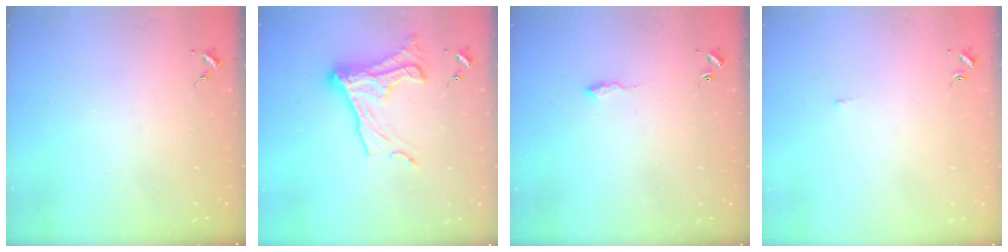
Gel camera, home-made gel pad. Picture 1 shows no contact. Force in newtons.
{"total": 16.7, "press": 16.6, "slide": 1.1}
{"total": 5.7, "press": 5.7, "slide": 0.6}
{"total": 2.0, "press": 1.9, "slide": 0.4}